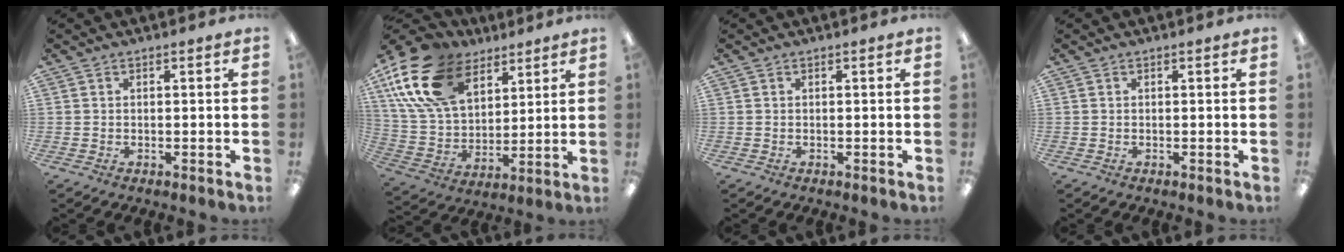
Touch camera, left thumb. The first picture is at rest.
{"total": 21.3, "force": [11.4, 13.2, 12.3], "torque": [-0.269, -0.041, 0.207]}
{"total": 0.0}
{"total": 0.0}